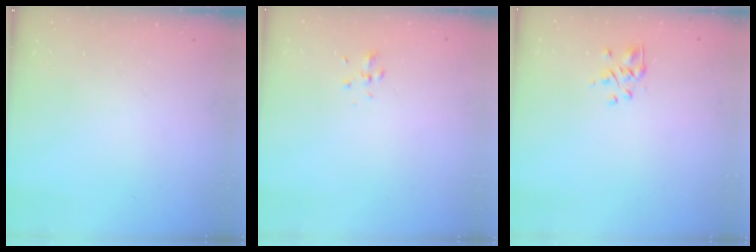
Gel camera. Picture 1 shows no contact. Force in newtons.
{"total": 2.0, "press": 1.8, "slide": 0.9}
{"total": 2.2, "press": 2.0, "slide": 1.0}